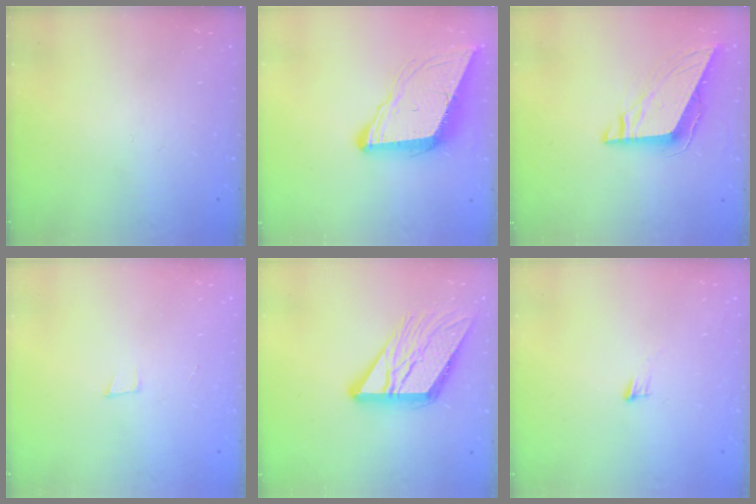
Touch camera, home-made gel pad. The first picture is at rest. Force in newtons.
{"total": 10.5, "press": 9.9, "slide": 3.6}
{"total": 9.0, "press": 8.9, "slide": 1.5}
{"total": 3.3, "press": 1.9, "slide": 2.7}
{"total": 16.2, "press": 16.1, "slide": 1.8}
{"total": 4.3, "press": 4.1, "slide": 1.0}